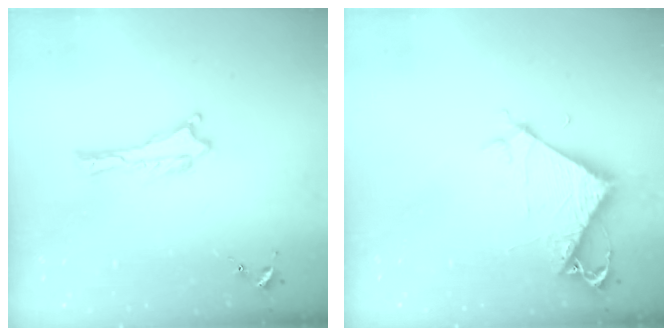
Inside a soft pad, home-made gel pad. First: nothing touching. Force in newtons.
{"total": 6.1, "press": 6.0, "slide": 0.5}